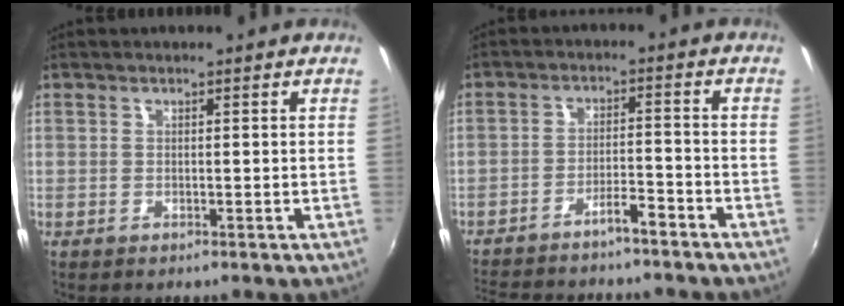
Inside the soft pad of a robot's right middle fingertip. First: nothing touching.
{"total": 9.7, "force": [-8.6, 1.7, 4.0], "torque": [-0.092, 0.017, -0.135]}